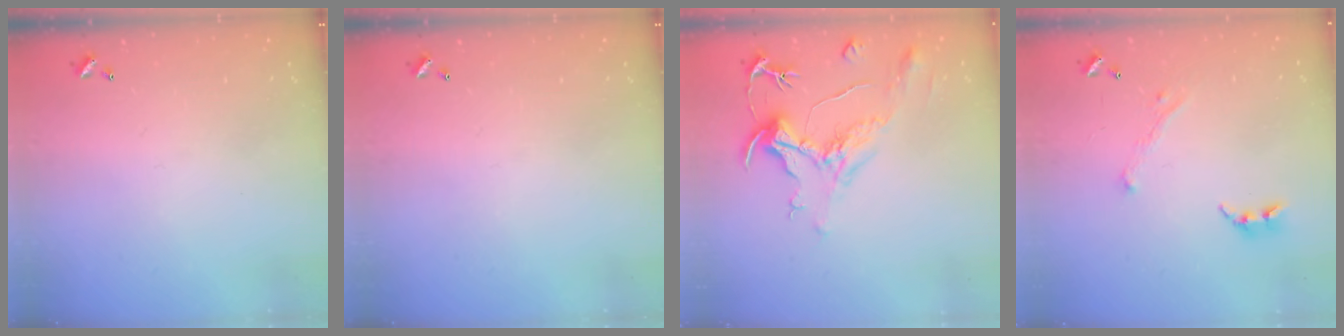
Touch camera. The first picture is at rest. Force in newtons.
{"total": 0.0}
{"total": 2.1, "press": 1.7, "slide": 1.3}
{"total": 2.3, "press": 2.2, "slide": 0.6}